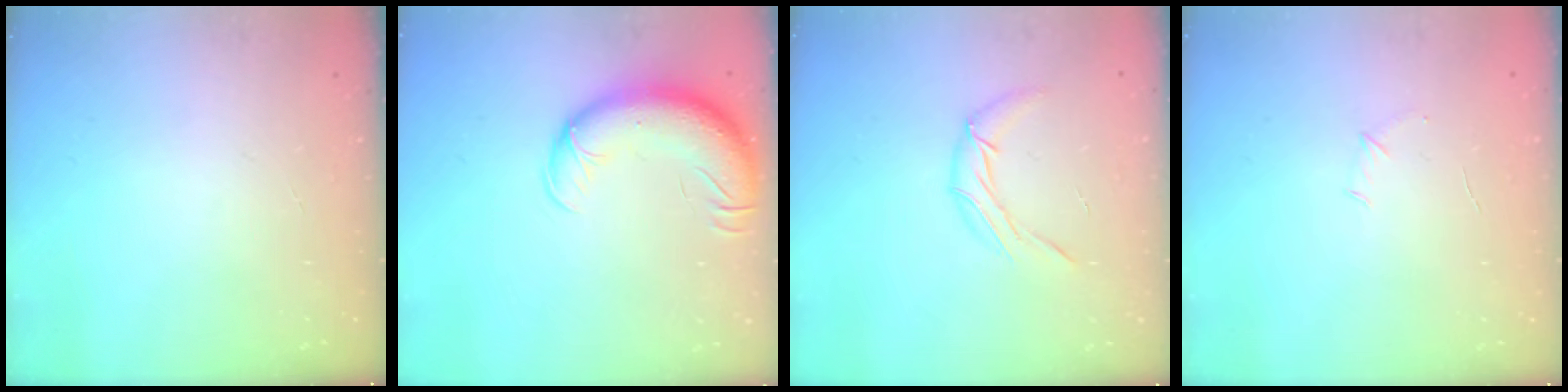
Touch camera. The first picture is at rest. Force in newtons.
{"total": 16.3, "press": 15.9, "slide": 3.8}
{"total": 8.2, "press": 8.2, "slide": 0.8}
{"total": 3.7, "press": 3.6, "slide": 1.0}